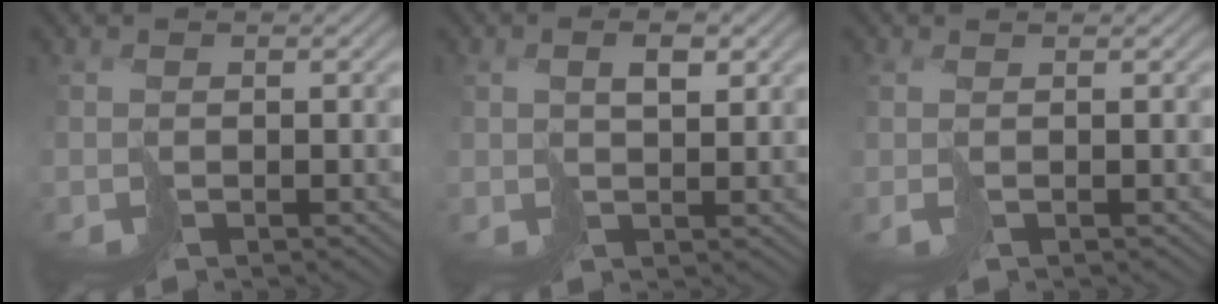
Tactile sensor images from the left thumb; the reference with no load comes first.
{"total": 2.7, "force": [1.5, 1.0, 2.0], "torque": [-0.038, 0.004, 0.030]}
{"total": 1.9, "force": [0.2, 0.5, 1.8], "torque": [-0.035, 0.003, 0.000]}